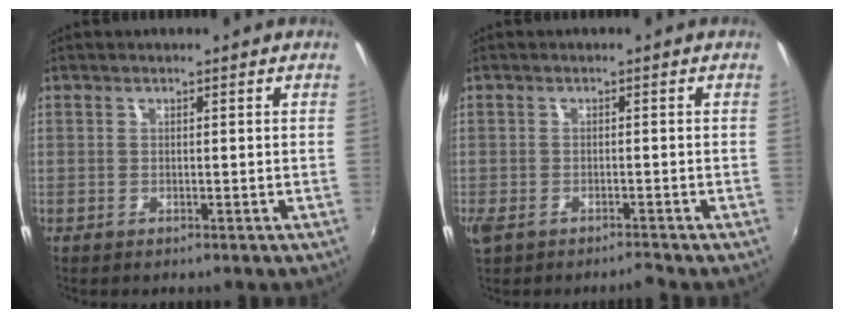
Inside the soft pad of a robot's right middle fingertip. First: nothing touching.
{"total": 3.3, "force": [-2.6, 0.9, 1.8], "torque": [-0.048, -0.014, -0.051]}